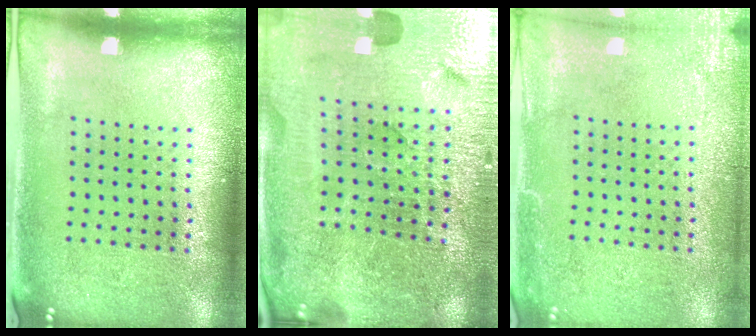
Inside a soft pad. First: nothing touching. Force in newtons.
{"total": 5.4, "press": 5.0, "slide": 1.9}
{"total": 2.8, "press": 2.8, "slide": 0.3}